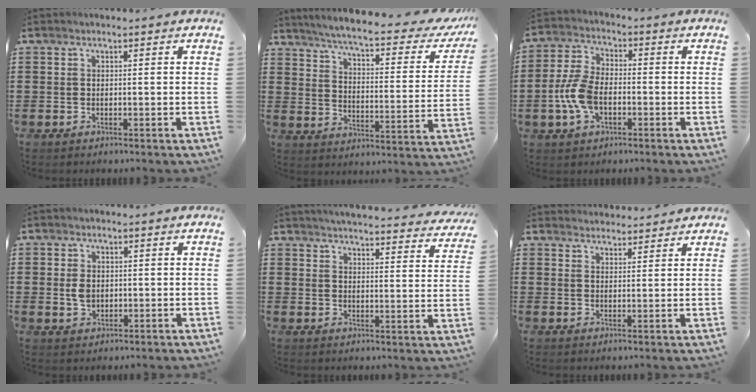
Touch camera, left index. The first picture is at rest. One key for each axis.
{"total": 6.0, "fx": 5.0, "fy": -0.2, "fz": 3.3, "tx": -0.086, "ty": -0.033, "tz": 0.080}
{"total": 7.6, "fx": -1.8, "fy": 4.3, "fz": 6.1, "tx": -0.152, "ty": -0.003, "tz": -0.040}
{"total": 2.9, "fx": 0.3, "fy": 2.0, "fz": 2.1, "tx": -0.052, "ty": 0.002, "tz": 0.003}
{"total": 4.2, "fx": 4.1, "fy": -0.3, "fz": 0.8, "tx": -0.034, "ty": -0.028, "tz": 0.071}
{"total": 2.7, "fx": 2.7, "fy": 0.2, "fz": -0.3, "tx": -0.002, "ty": -0.006, "tz": 0.053}